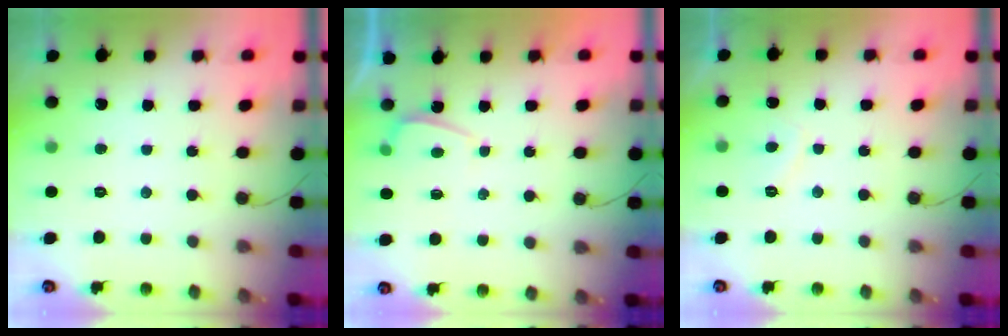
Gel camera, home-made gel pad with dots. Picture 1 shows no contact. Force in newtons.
{"total": 0.6, "press": 0.4, "slide": 0.5}
{"total": 2.8, "press": 2.7, "slide": 0.9}